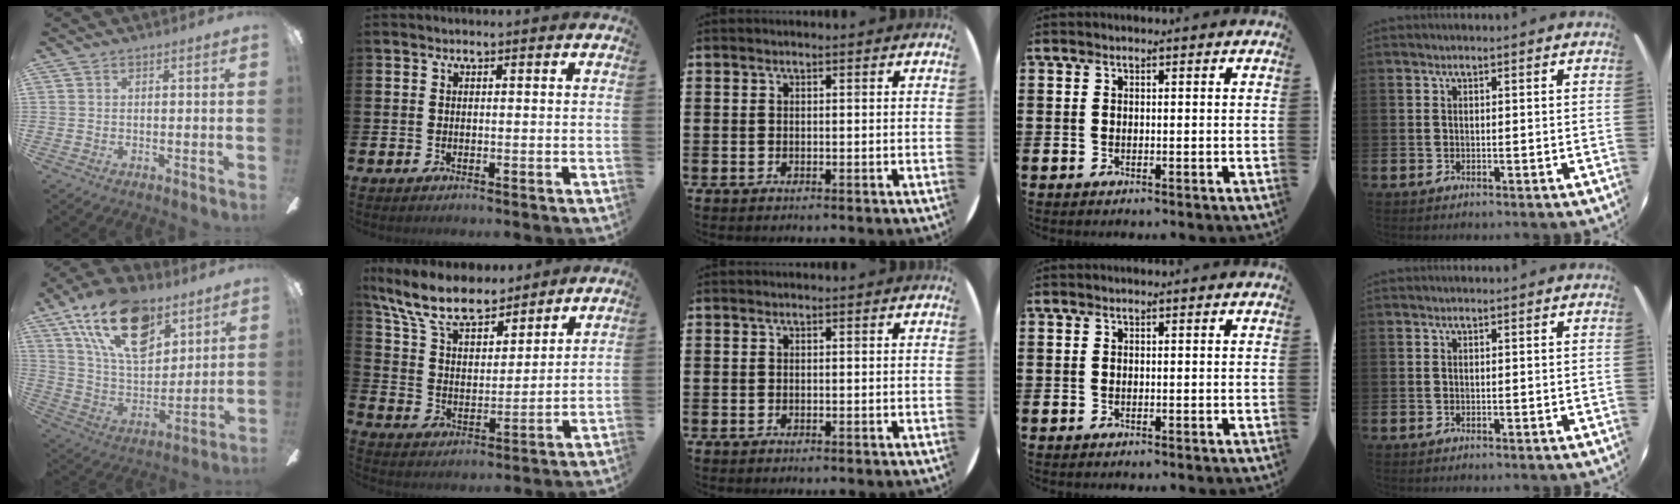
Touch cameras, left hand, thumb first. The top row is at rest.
{"thumb": {"total": 22.5, "force": [12.5, 12.0, 14.4], "torque": [-0.263, -0.054, 0.221]}, "index": {"total": 9.9, "force": [8.5, 3.4, 3.9], "torque": [-0.113, -0.043, 0.155]}}